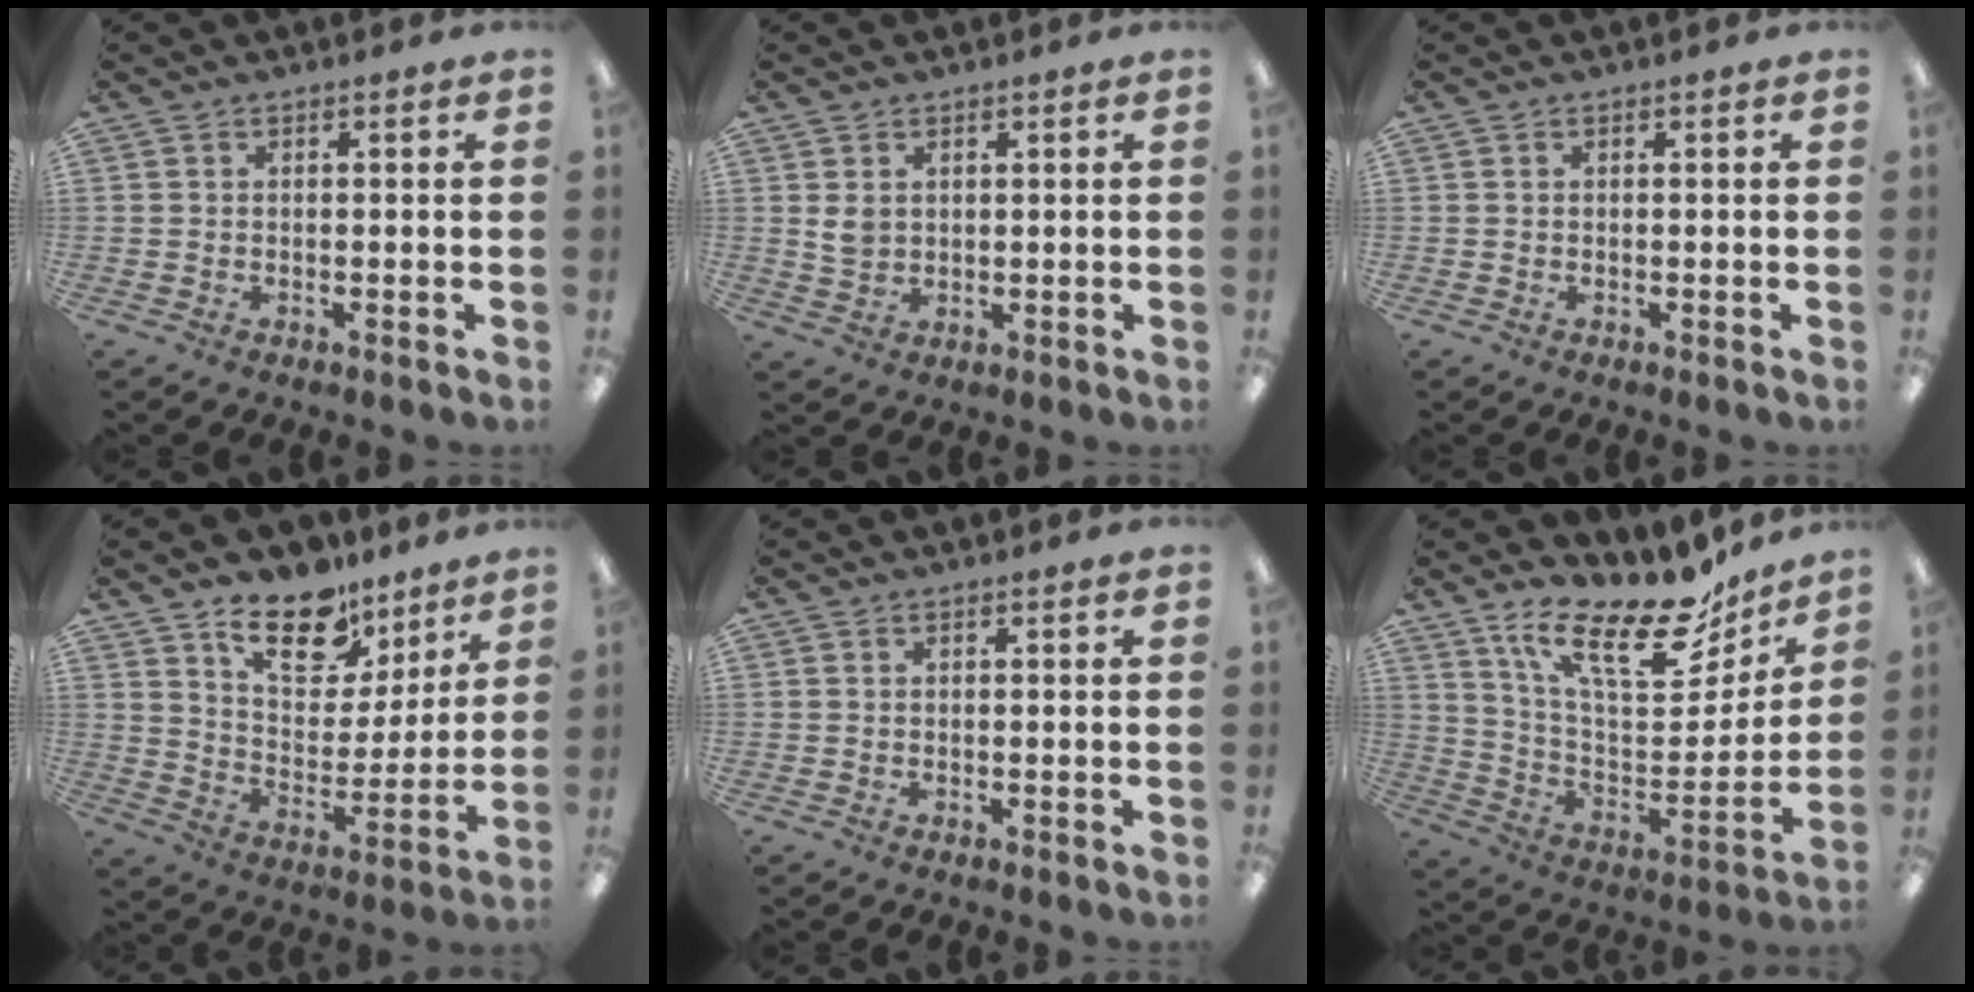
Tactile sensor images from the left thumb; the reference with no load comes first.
{"total": 3.7, "force": [1.5, 3.0, 1.6], "torque": [-0.027, 0.000, 0.028]}
{"total": 0.0}
{"total": 14.9, "force": [11.1, 7.6, 6.4], "torque": [-0.103, -0.070, 0.202]}
{"total": 0.0}
{"total": 21.8, "force": [15.9, 7.5, 12.9], "torque": [-0.199, -0.110, 0.267]}